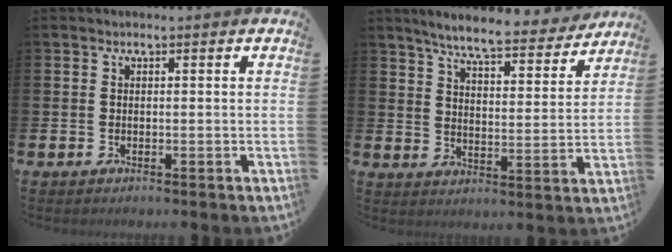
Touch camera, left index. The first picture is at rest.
{"total": 7.3, "force": [6.7, 0.7, 2.8], "torque": [-0.069, -0.041, 0.112]}